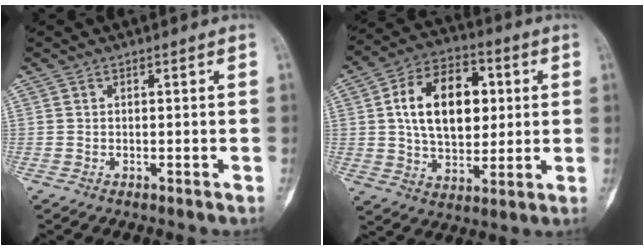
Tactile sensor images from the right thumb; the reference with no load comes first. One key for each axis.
{"total": 17.1, "fx": 3.0, "fy": 10.9, "fz": 12.8, "tx": -0.175, "ty": 0.005, "tz": 0.049}